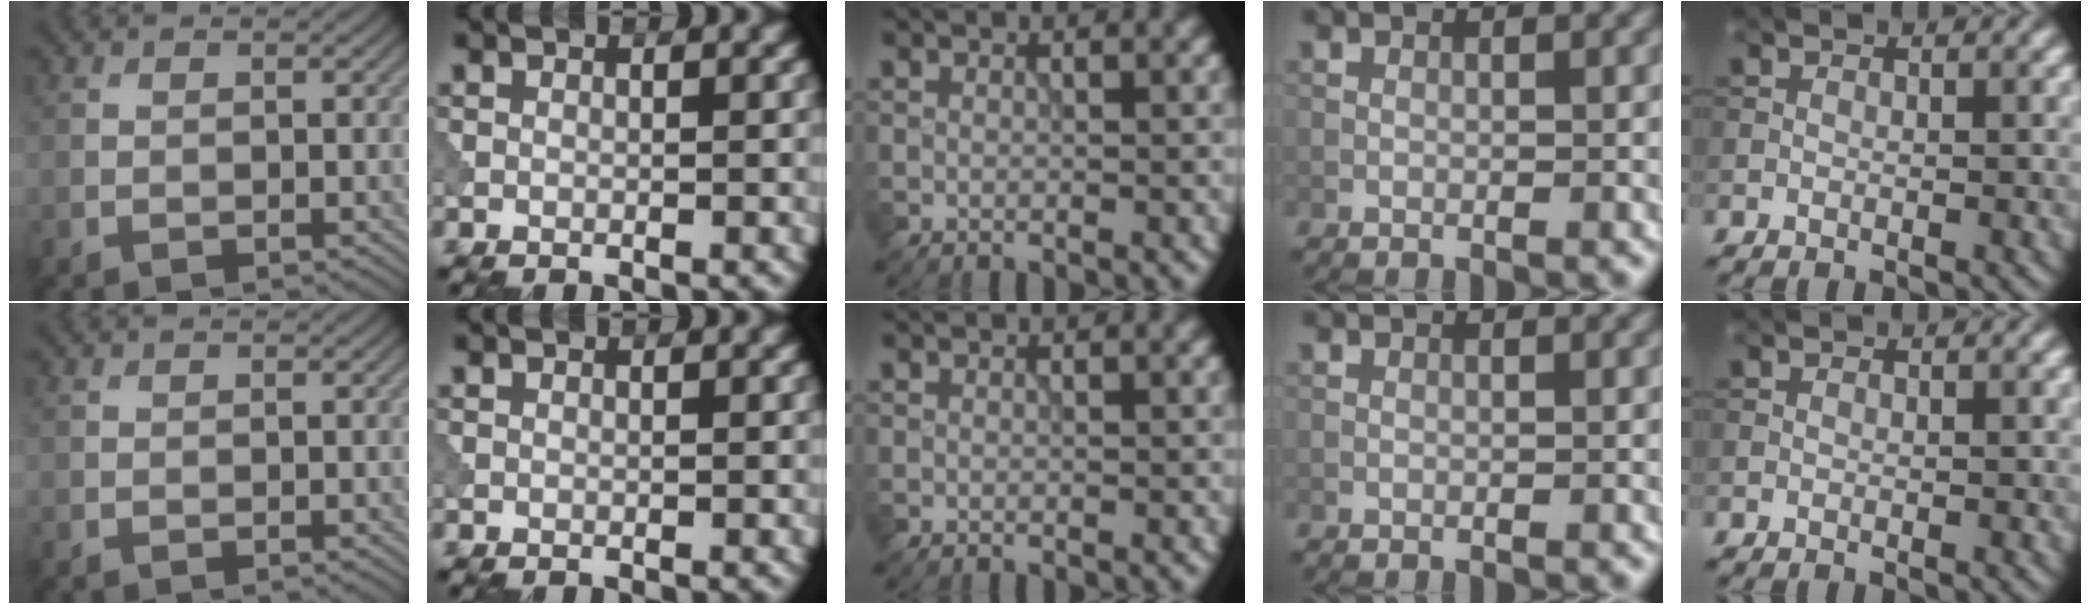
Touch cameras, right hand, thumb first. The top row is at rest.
{}